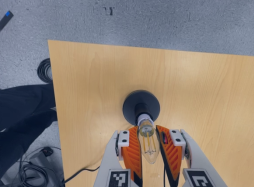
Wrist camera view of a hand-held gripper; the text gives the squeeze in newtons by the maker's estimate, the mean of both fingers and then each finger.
{"total": 18.1, "left": 17.2, "right": 18.9}